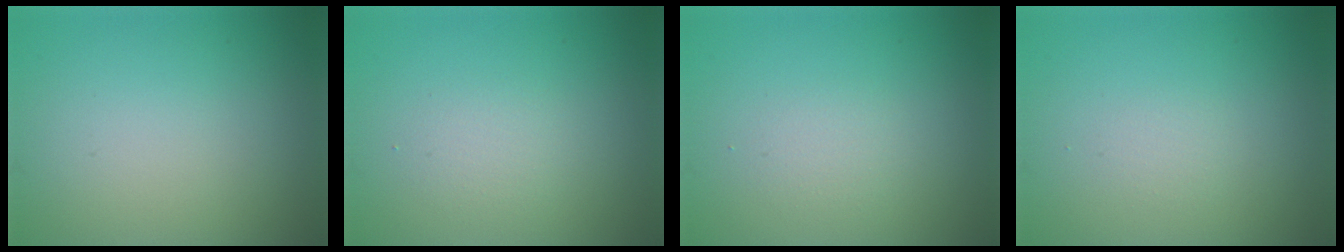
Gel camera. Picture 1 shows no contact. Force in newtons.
{"total": 1.4, "press": 1.4, "slide": 0.1}
{"total": 1.2, "press": 1.2, "slide": 0.1}
{"total": 0.8, "press": 0.8, "slide": 0.0}